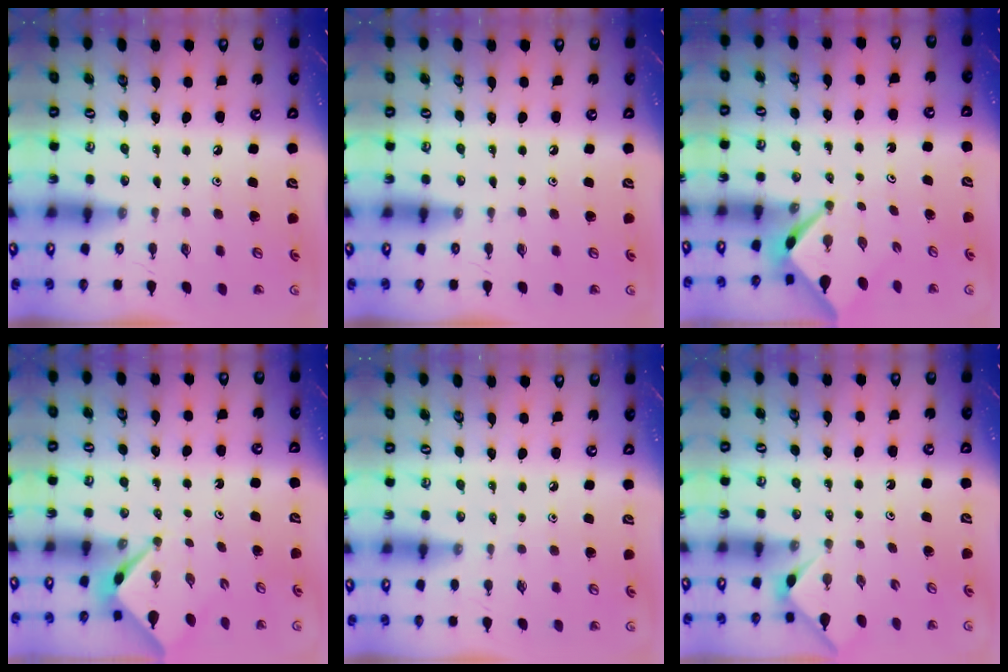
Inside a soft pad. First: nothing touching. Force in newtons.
{"total": 0.0}
{"total": 2.5, "press": 2.5, "slide": 0.3}
{"total": 2.3, "press": 2.3, "slide": 0.3}
{"total": 1.9, "press": 1.9, "slide": 0.3}
{"total": 2.5, "press": 2.5, "slide": 0.4}